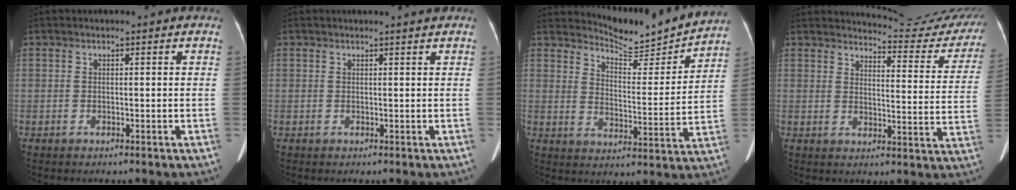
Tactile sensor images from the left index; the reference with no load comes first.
{"total": 1.4, "force": [1.3, -0.4, 0.4], "torque": [-0.012, -0.003, 0.019]}
{"total": 12.5, "force": [12.3, 0.6, 1.9], "torque": [-0.036, -0.029, 0.170]}
{"total": 17.2, "force": [17.0, 1.8, 2.1], "torque": [-0.006, -0.101, 0.171]}